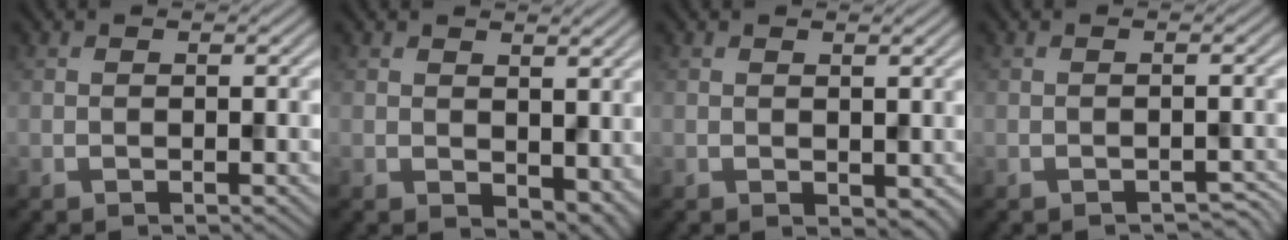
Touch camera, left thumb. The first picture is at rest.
{"total": 4.3, "force": [1.3, 2.9, 3.0], "torque": [-0.055, -0.018, 0.031]}
{"total": 1.1, "force": [0.3, 0.8, 0.7], "torque": [-0.013, -0.006, 0.010]}
{"total": 1.3, "force": [-1.2, 0.4, 0.4], "torque": [-0.003, -0.003, -0.014]}